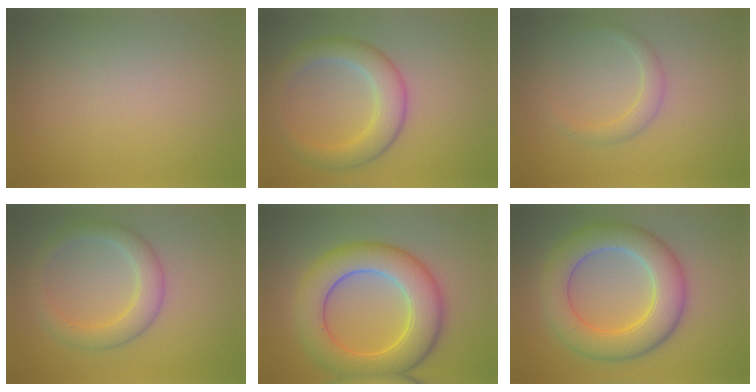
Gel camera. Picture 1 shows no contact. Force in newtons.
{"total": 4.5, "press": 4.5, "slide": 0.1}
{"total": 1.7, "press": 1.7, "slide": 0.1}
{"total": 3.7, "press": 3.7, "slide": 0.2}
{"total": 8.7, "press": 8.7, "slide": 0.2}
{"total": 7.7, "press": 7.7, "slide": 0.1}